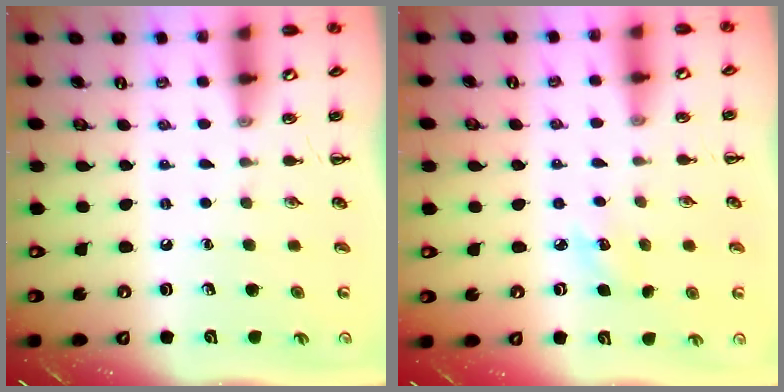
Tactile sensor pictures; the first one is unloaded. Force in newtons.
{"total": 4.0, "press": 3.8, "slide": 1.2}